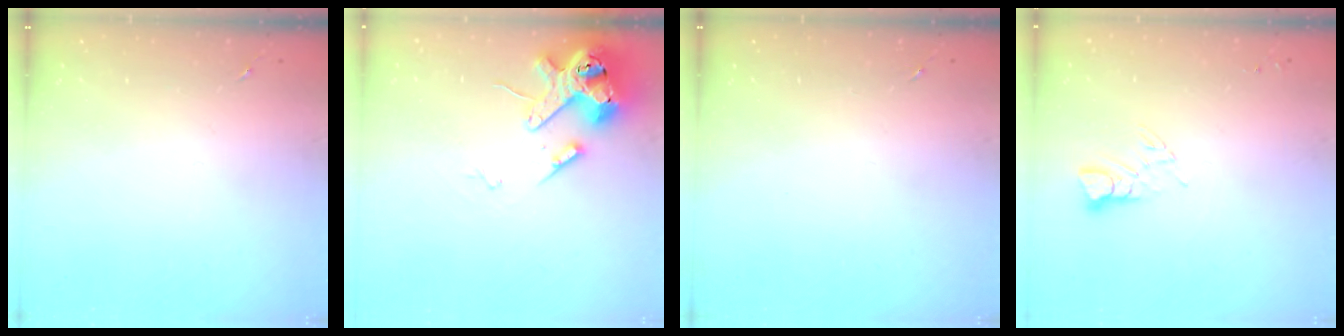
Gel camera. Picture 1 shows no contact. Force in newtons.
{"total": 15.0, "press": 14.9, "slide": 2.1}
{"total": 0.0}
{"total": 3.8, "press": 3.8, "slide": 0.3}